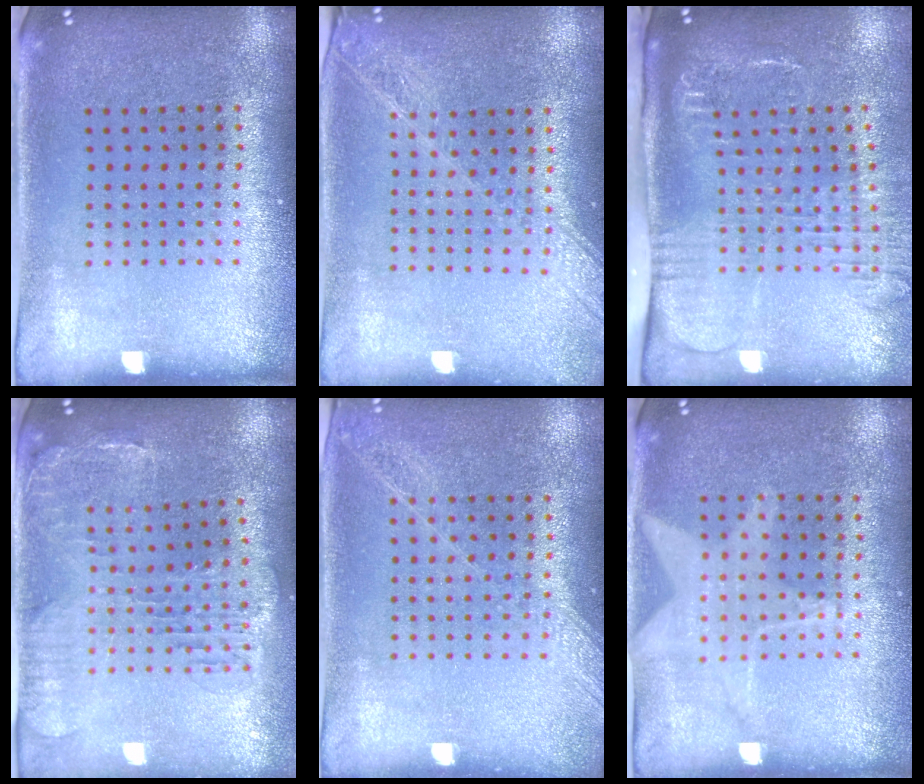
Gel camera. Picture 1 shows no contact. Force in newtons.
{"total": 1.8, "press": 1.6, "slide": 0.8}
{"total": 2.7, "press": 2.1, "slide": 1.7}
{"total": 1.5, "press": 1.4, "slide": 0.4}
{"total": 1.3, "press": 1.2, "slide": 0.3}
{"total": 1.0, "press": 0.9, "slide": 0.4}